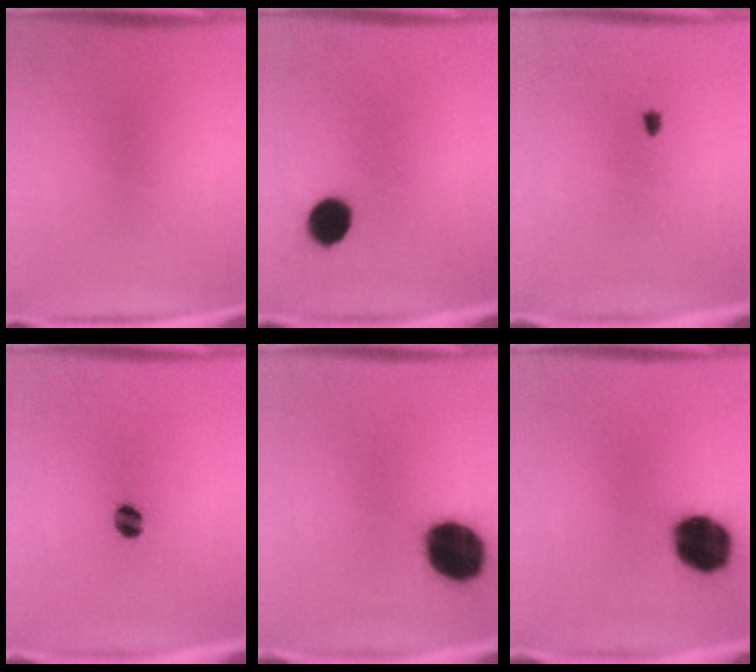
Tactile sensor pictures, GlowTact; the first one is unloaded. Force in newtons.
{"total": 7.4}
{"total": 0.6}
{"total": 4.4}
{"total": 18.5}
{"total": 18.5}